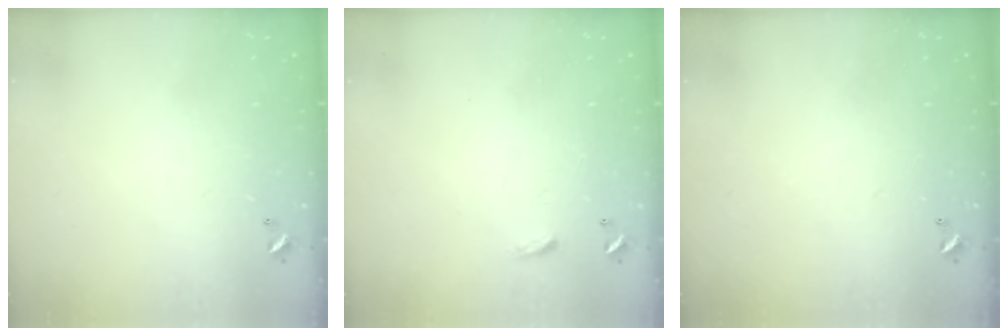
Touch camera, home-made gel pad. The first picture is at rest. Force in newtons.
{"total": 3.1, "press": 3.0, "slide": 0.4}
{"total": 0.0}